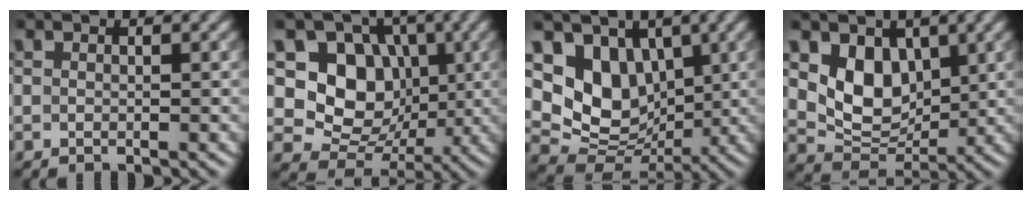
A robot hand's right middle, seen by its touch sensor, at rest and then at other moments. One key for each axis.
{"total": 8.8, "fx": 1.5, "fy": 7.3, "fz": 4.6, "tx": -0.076, "ty": -0.008, "tz": 0.008}
{"total": 7.7, "fx": 2.2, "fy": 6.0, "fz": 4.3, "tx": -0.084, "ty": -0.023, "tz": 0.036}
{"total": 5.7, "fx": 1.8, "fy": 4.2, "fz": 3.5, "tx": -0.063, "ty": -0.016, "tz": 0.035}